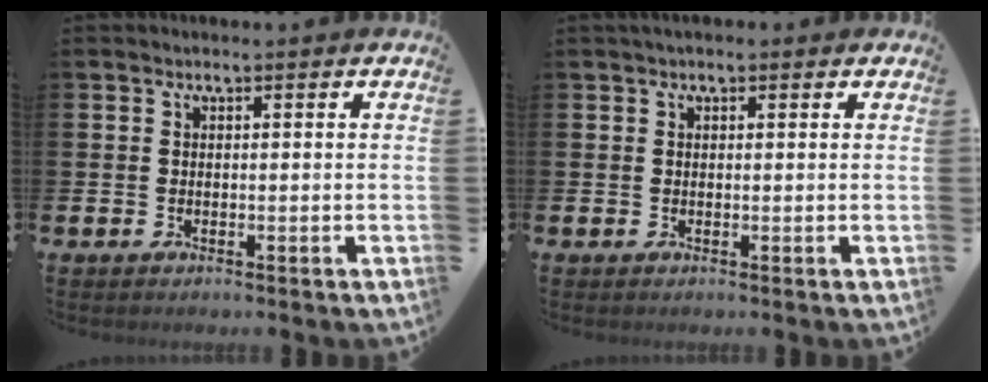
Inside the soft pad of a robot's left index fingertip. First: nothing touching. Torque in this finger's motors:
{"motor_torque": [0.06, -0.42, 0.01, 0.09]}